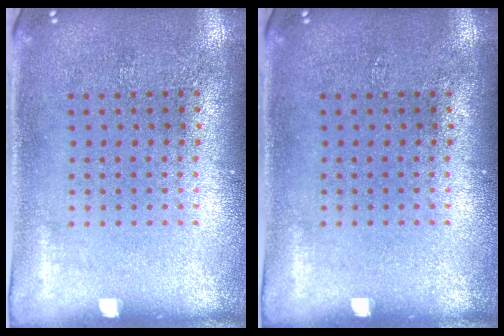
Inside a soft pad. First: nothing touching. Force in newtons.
{"total": 0.0}